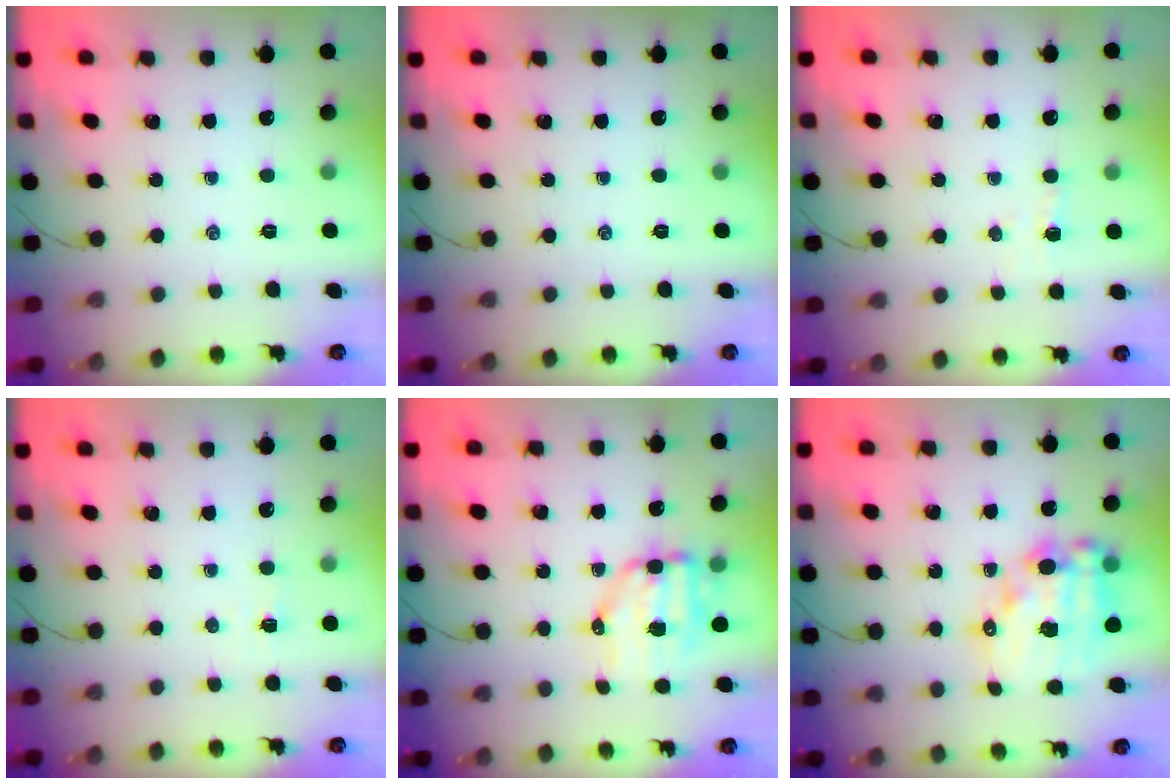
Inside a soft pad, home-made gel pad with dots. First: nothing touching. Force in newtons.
{"total": 0.0}
{"total": 3.0, "press": 2.9, "slide": 0.7}
{"total": 1.2, "press": 1.1, "slide": 0.5}
{"total": 8.0, "press": 7.8, "slide": 1.8}
{"total": 16.7, "press": 16.3, "slide": 3.5}